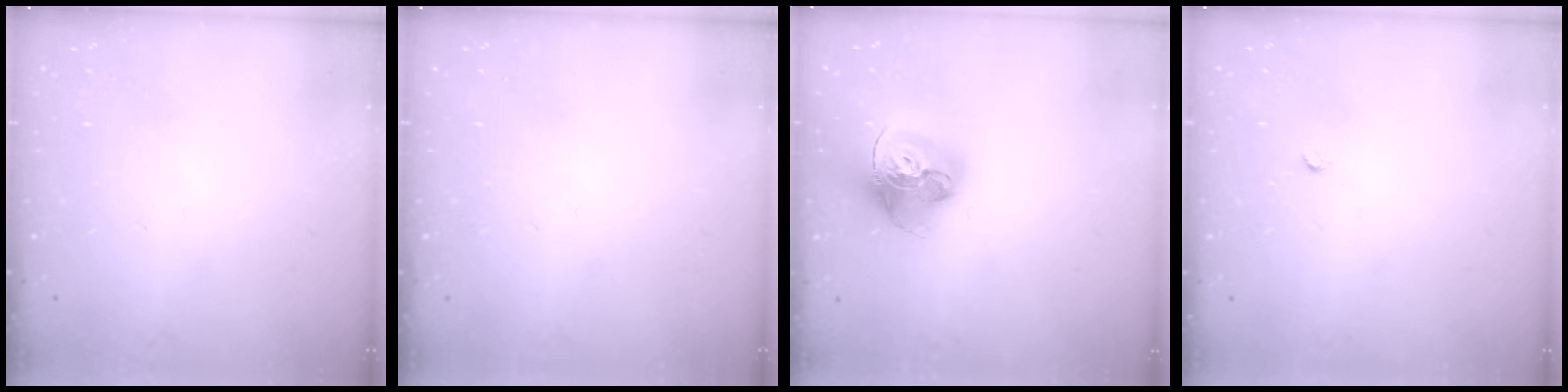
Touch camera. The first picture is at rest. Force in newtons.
{"total": 0.0}
{"total": 17.8, "press": 17.8, "slide": 1.6}
{"total": 2.2, "press": 2.2, "slide": 0.3}